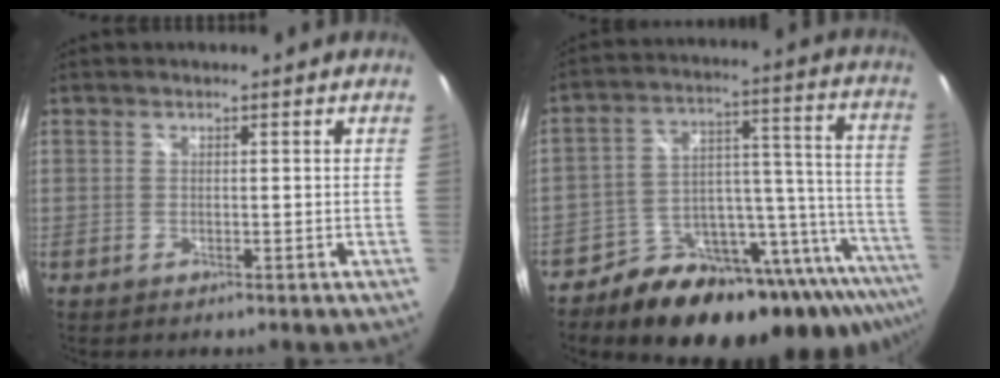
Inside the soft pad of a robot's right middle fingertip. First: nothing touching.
{"total": 26.2, "force": [-19.0, 10.5, 14.6], "torque": [-0.193, 0.008, -0.263]}